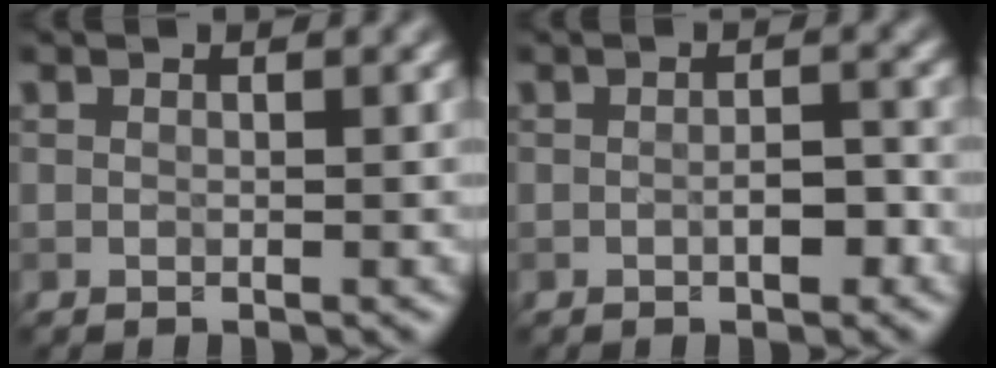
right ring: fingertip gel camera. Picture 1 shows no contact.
{"total": 1.9, "force": [-0.7, 0.8, 1.6], "torque": [-0.026, 0.002, -0.014]}